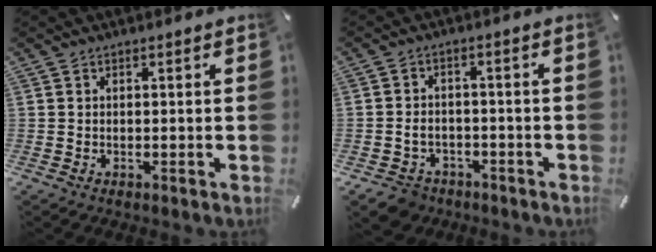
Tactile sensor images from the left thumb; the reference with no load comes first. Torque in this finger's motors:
{"motor_torque": [0.82, 1.51, 0.13, 0.12, 0.09]}